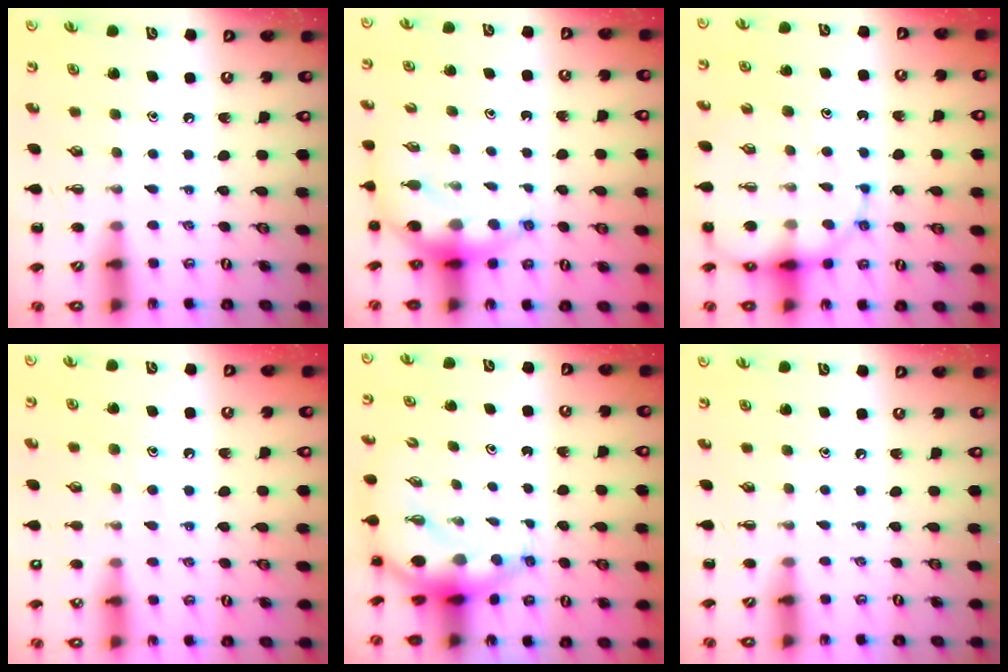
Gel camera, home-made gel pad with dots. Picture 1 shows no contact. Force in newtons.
{"total": 7.0, "press": 6.9, "slide": 1.5}
{"total": 13.3, "press": 12.9, "slide": 3.3}
{"total": 7.6, "press": 7.5, "slide": 1.1}
{"total": 5.7, "press": 5.5, "slide": 1.6}
{"total": 0.0}